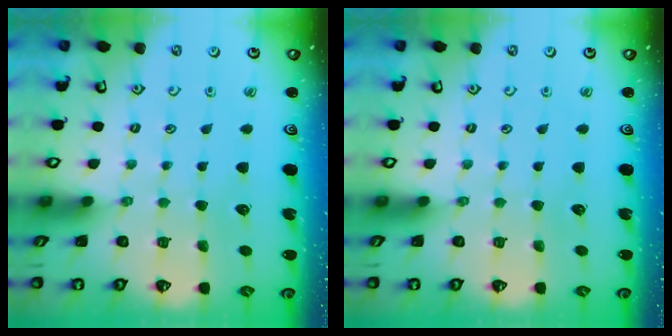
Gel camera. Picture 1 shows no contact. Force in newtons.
{"total": 0.0}